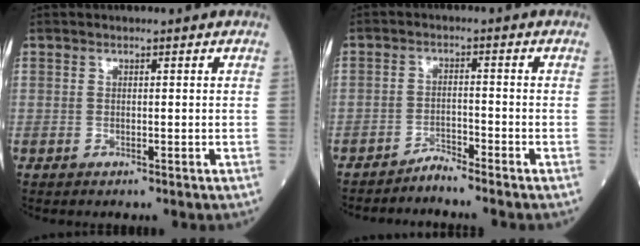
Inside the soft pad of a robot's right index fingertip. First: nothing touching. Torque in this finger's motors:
{"motor_torque": [-0.24, -0.19, 0.06, 0.00]}